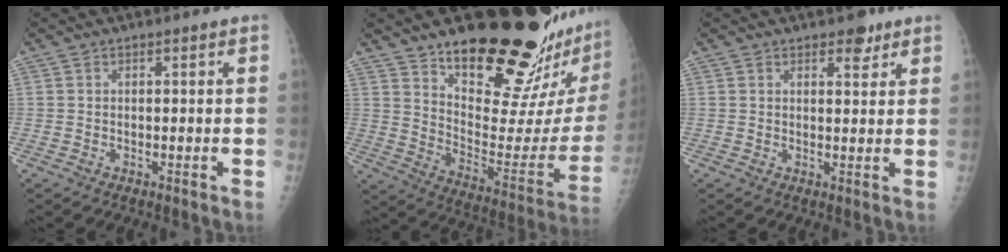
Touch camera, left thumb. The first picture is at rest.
{"total": 27.3, "force": [20.7, 7.1, 16.2], "torque": [-0.201, -0.141, 0.302]}
{"total": 3.5, "force": [2.4, 1.8, 1.8], "torque": [-0.006, -0.012, 0.031]}